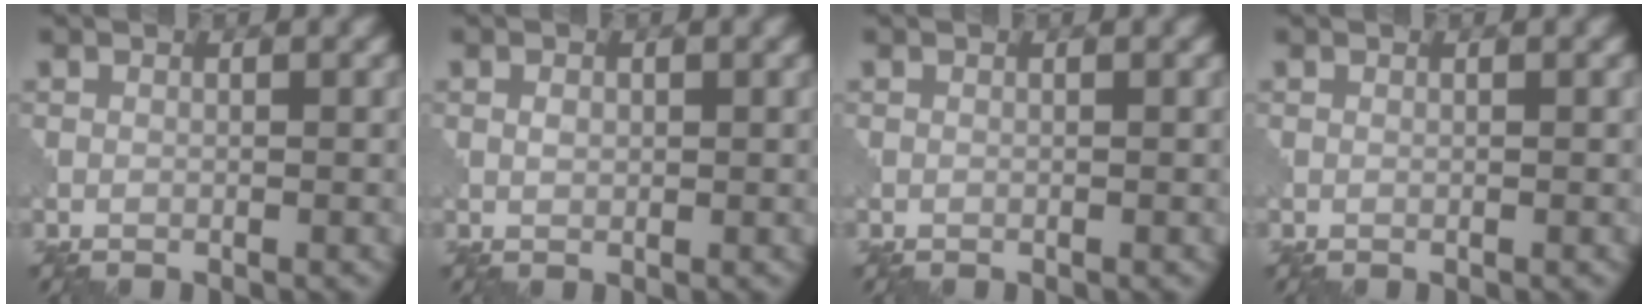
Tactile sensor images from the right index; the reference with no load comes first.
{"total": 0.9, "force": [0.1, 0.6, 0.6], "torque": [-0.012, 0.001, 0.003]}
{"total": 0.0}
{"total": 0.0}